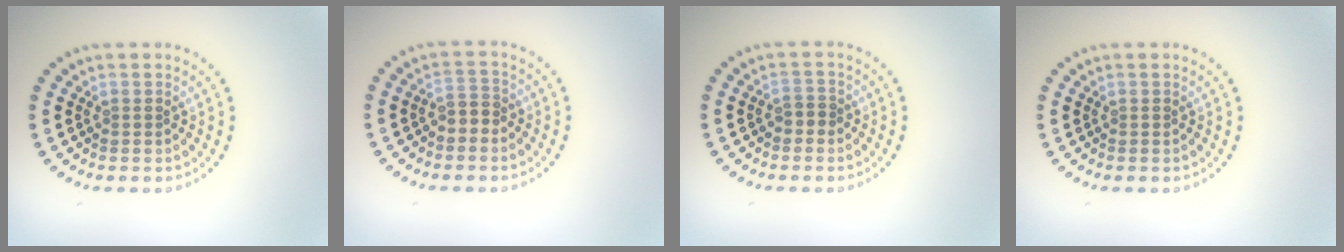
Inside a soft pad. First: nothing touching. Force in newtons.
{"total": 1.6, "press": 1.4, "slide": 0.7}
{"total": 1.2, "press": 1.0, "slide": 0.7}
{"total": 0.0}